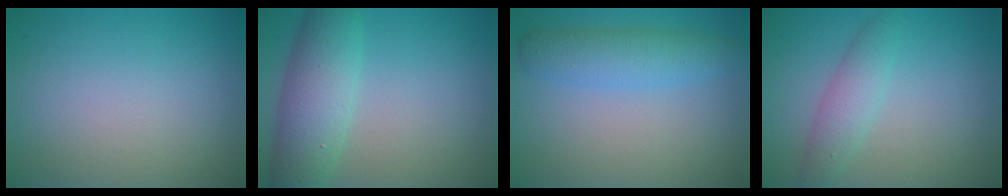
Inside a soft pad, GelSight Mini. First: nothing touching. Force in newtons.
{"total": 6.0, "press": 6.0, "slide": 0.3}
{"total": 3.5, "press": 3.5, "slide": 0.1}
{"total": 2.7, "press": 2.7, "slide": 0.2}